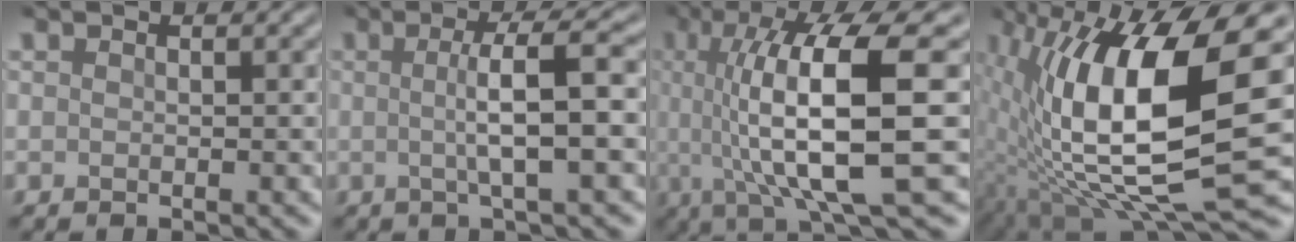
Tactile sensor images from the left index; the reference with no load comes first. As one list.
[{"total": 4.9, "force": [-0.1, 0.8, 4.9], "torque": [-0.080, 0.002, -0.005]}, {"total": 11.9, "force": [0.1, 2.8, 11.5], "torque": [-0.173, -0.003, 0.007]}, {"total": 14.6, "force": [1.2, 4.8, 13.8], "torque": [-0.249, -0.011, 0.020]}]